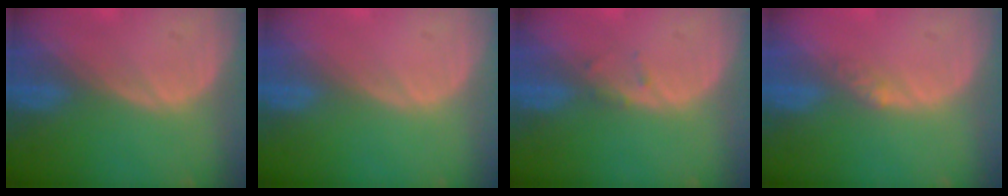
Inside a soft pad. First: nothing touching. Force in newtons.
{"total": 0.0}
{"total": 0.8, "press": 0.8, "slide": 0.2}
{"total": 1.6, "press": 1.3, "slide": 0.9}